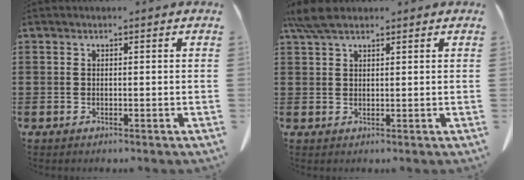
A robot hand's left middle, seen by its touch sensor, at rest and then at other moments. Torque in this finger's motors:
{"motor_torque": [1.34, 0.46, 0.23, 0.07]}